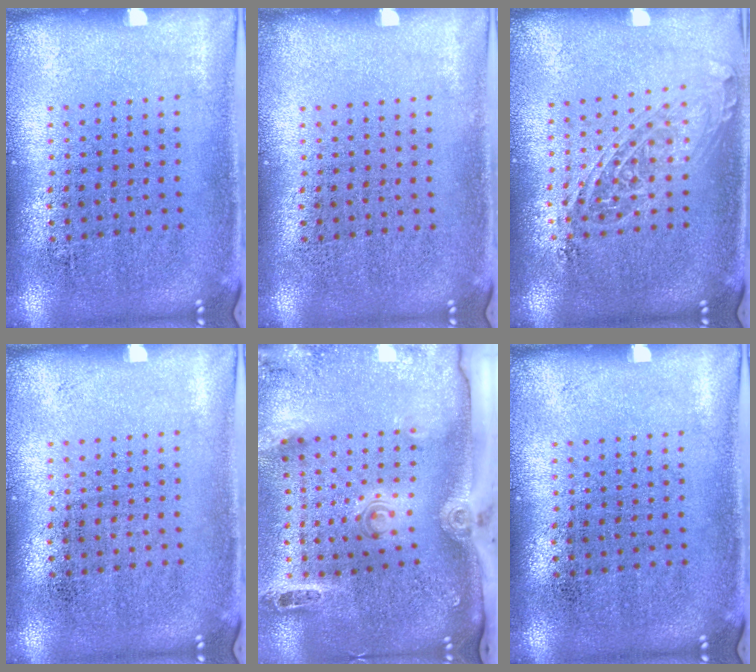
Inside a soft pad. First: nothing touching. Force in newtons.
{"total": 0.0}
{"total": 1.4, "press": 1.3, "slide": 0.7}
{"total": 0.0}
{"total": 3.1, "press": 2.1, "slide": 2.3}
{"total": 0.0}